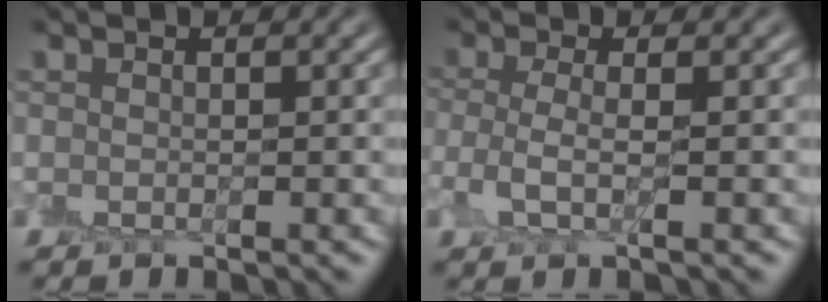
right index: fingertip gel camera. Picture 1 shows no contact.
{"total": 2.1, "force": [-0.4, 0.8, 1.9], "torque": [-0.053, -0.002, -0.011]}